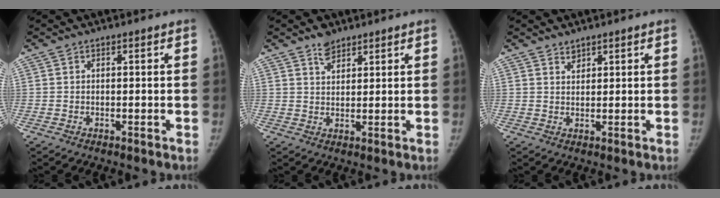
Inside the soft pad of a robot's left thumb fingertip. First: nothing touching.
{"total": 3.1, "force": [2.4, 1.7, 1.0], "torque": [-0.003, -0.016, 0.044]}
{"total": 1.5, "force": [1.3, 0.7, 0.1], "torque": [0.011, -0.011, 0.022]}